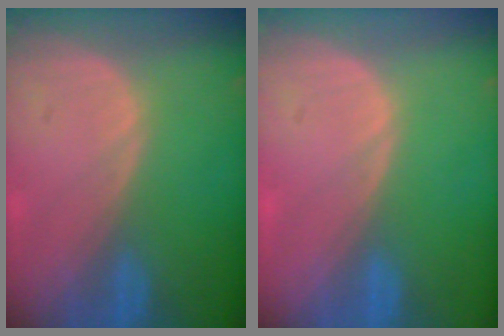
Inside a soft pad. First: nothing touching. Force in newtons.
{"total": 0.0}